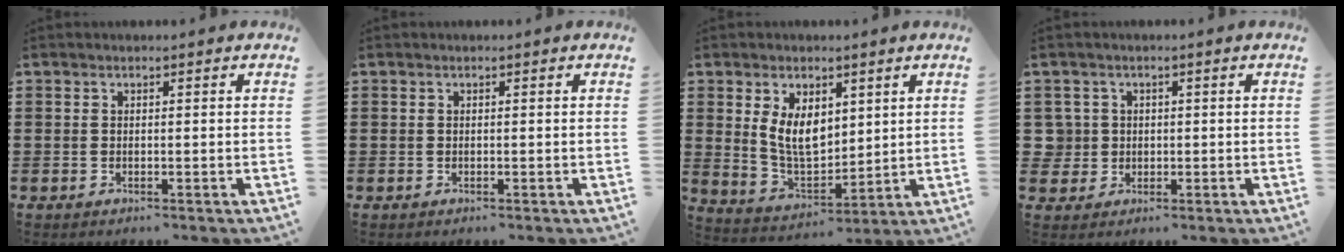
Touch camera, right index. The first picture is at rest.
{"total": 0.0}
{"total": 7.2, "force": [2.7, 4.6, 4.9], "torque": [-0.106, -0.001, 0.049]}
{"total": 3.2, "force": [0.1, 3.1, 0.4], "torque": [-0.030, 0.008, -0.002]}